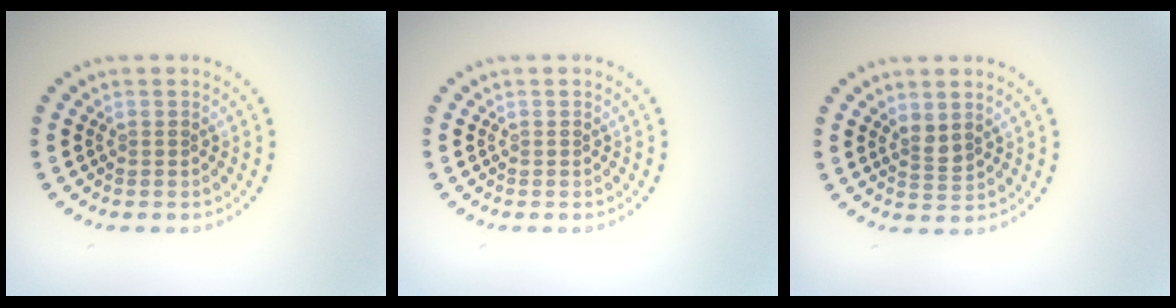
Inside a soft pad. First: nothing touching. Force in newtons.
{"total": 0.0}
{"total": 1.5, "press": 1.3, "slide": 0.8}